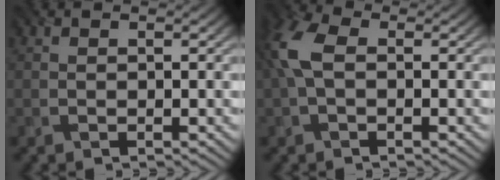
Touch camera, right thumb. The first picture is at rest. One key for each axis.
{"total": 5.6, "fx": 0.5, "fy": 3.3, "fz": 4.5, "tx": -0.120, "ty": 0.013, "tz": -0.002}